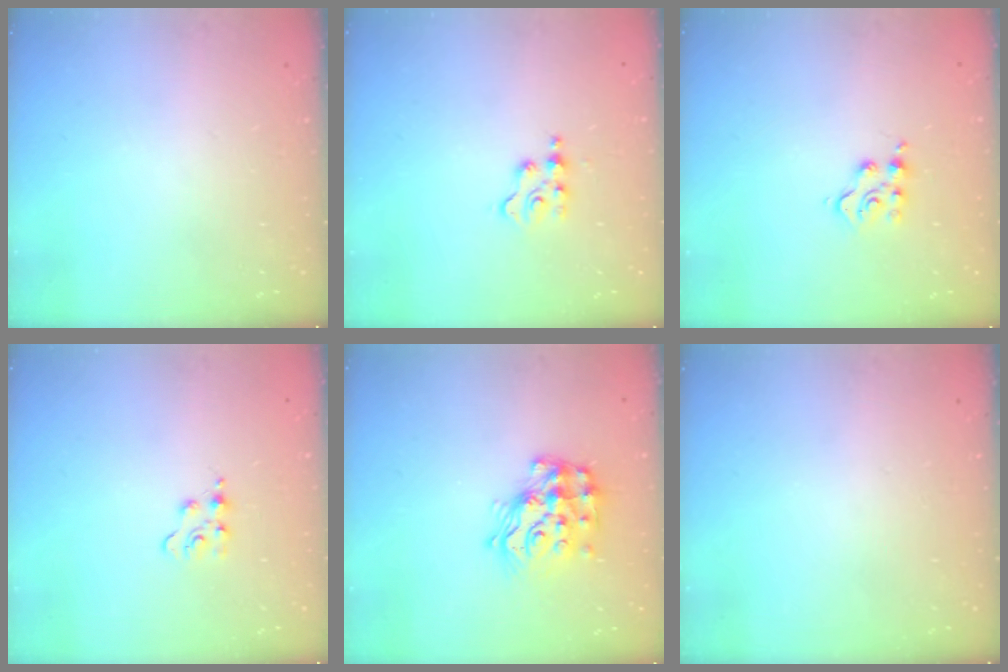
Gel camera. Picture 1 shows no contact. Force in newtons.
{"total": 3.3, "press": 3.2, "slide": 0.5}
{"total": 4.9, "press": 4.8, "slide": 0.5}
{"total": 4.8, "press": 4.8, "slide": 0.5}
{"total": 13.2, "press": 13.2, "slide": 1.0}
{"total": 0.0}